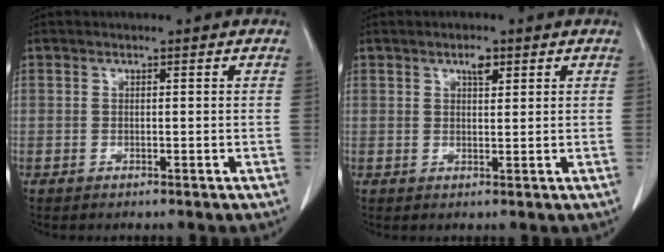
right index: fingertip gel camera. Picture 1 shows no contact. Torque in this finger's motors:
{"motor_torque": [0.01, 0.00, 0.00, 0.03]}